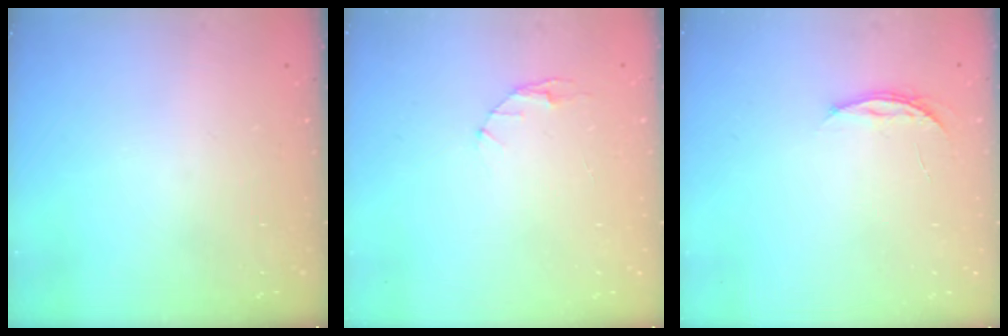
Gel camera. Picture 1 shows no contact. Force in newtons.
{"total": 2.9, "press": 2.9, "slide": 0.4}
{"total": 4.0, "press": 3.9, "slide": 0.5}